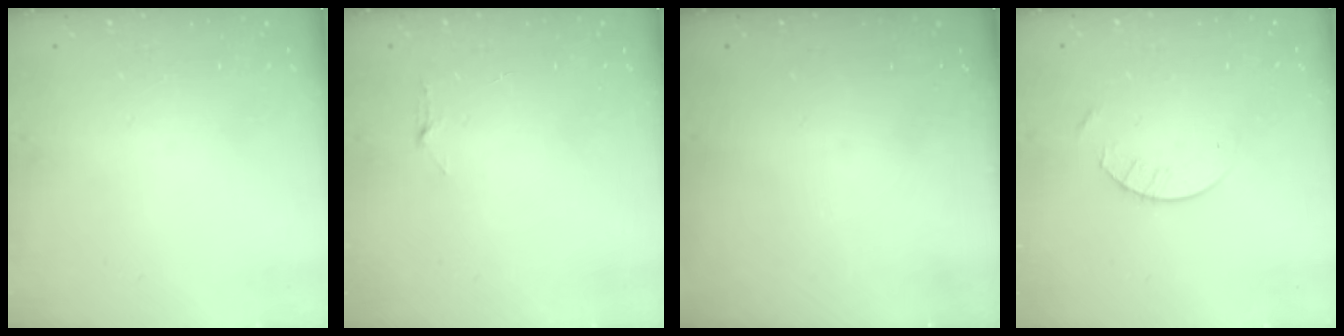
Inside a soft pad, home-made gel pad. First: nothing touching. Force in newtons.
{"total": 2.9, "press": 2.9, "slide": 0.3}
{"total": 0.0}
{"total": 3.8, "press": 3.7, "slide": 0.5}